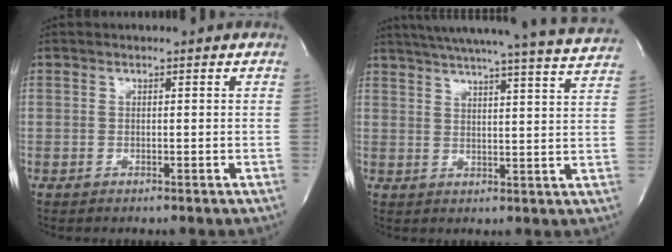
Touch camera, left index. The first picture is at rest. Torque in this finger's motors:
{"motor_torque": [-0.29, -0.18, 0.28, 0.11]}